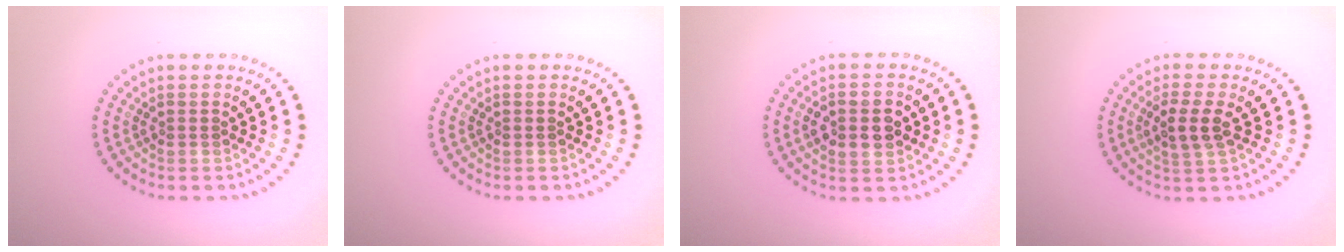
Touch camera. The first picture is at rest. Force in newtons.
{"total": 0.0}
{"total": 3.7, "press": 3.7, "slide": 0.2}
{"total": 2.7, "press": 2.5, "slide": 0.9}